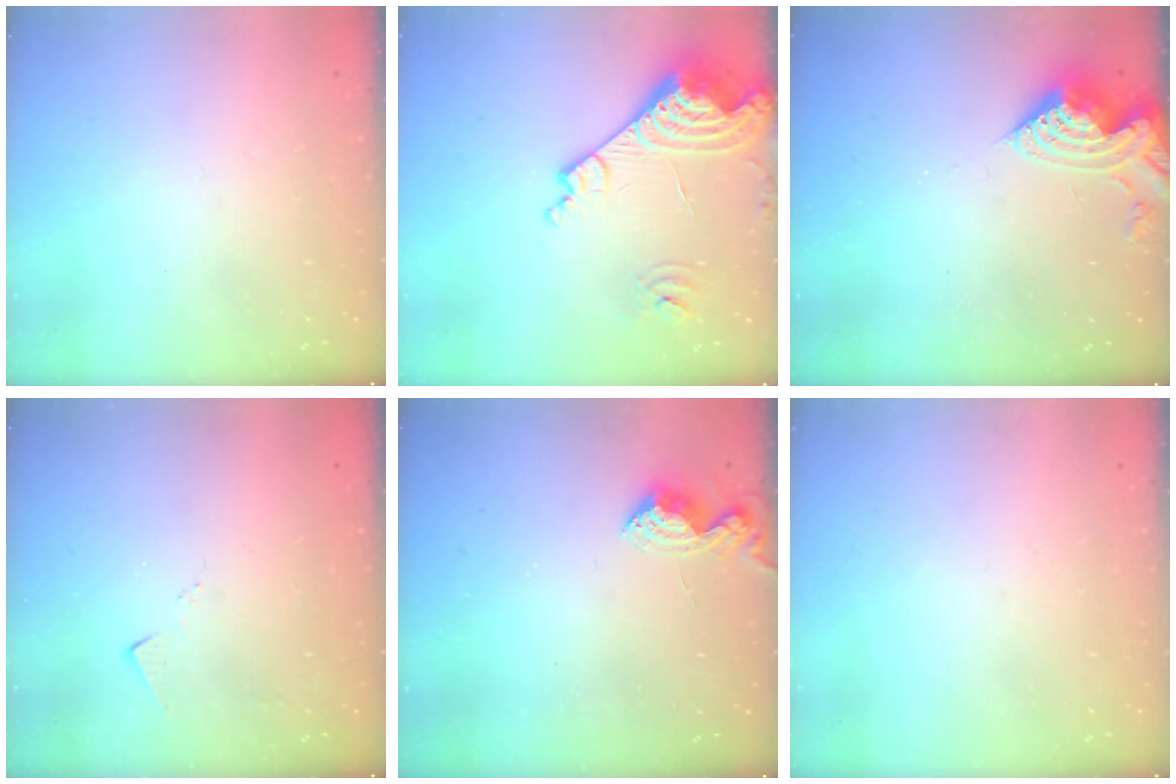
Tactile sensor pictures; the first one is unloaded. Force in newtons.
{"total": 17.5, "press": 17.4, "slide": 1.9}
{"total": 9.8, "press": 9.8, "slide": 0.8}
{"total": 3.3, "press": 3.2, "slide": 0.4}
{"total": 8.1, "press": 8.1, "slide": 0.8}
{"total": 0.0}